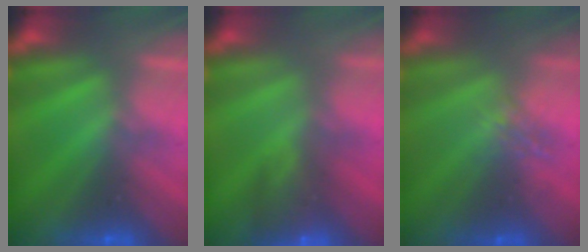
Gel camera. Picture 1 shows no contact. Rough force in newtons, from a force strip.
{"total": 7.1}
{"total": 1.6}